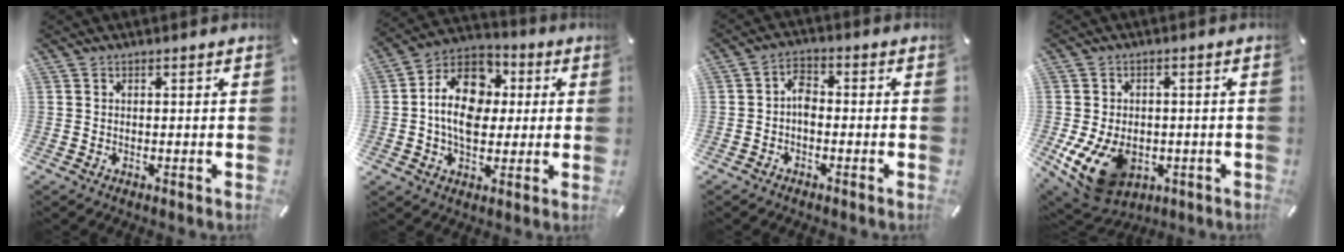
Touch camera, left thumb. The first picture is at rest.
{"total": 14.9, "force": [0.3, 11.2, 9.8], "torque": [-0.180, 0.015, 0.007]}
{"total": 4.5, "force": [-1.1, 2.9, 3.3], "torque": [-0.064, 0.014, -0.022]}
{"total": 12.4, "force": [-4.0, 8.9, 7.6], "torque": [-0.151, 0.012, -0.064]}